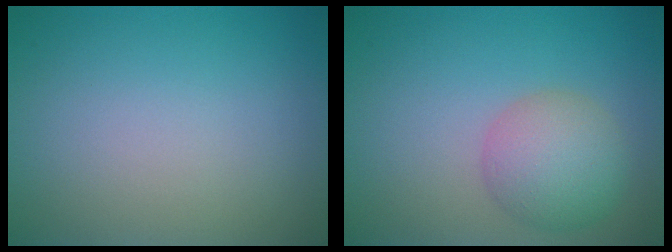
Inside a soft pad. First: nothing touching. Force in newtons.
{"total": 4.4, "press": 4.4, "slide": 0.0}